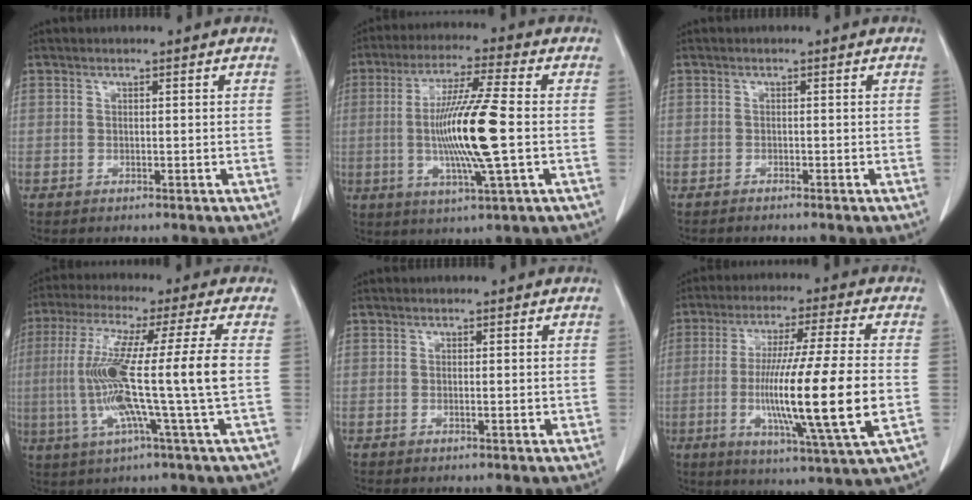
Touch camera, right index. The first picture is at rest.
{"total": 13.1, "force": [-1.0, -0.3, 13.1], "torque": [-0.255, -0.011, -0.024]}
{"total": 1.0, "force": [-0.9, -0.1, 0.3], "torque": [-0.006, 0.000, -0.014]}
{"total": 14.9, "force": [-1.2, -1.7, 14.8], "torque": [-0.281, -0.002, -0.029]}
{"total": 0.8, "force": [-0.1, 0.2, 0.8], "torque": [-0.013, -0.001, 0.001]}
{"total": 18.0, "force": [-2.7, -0.5, 17.8], "torque": [-0.323, -0.021, -0.050]}